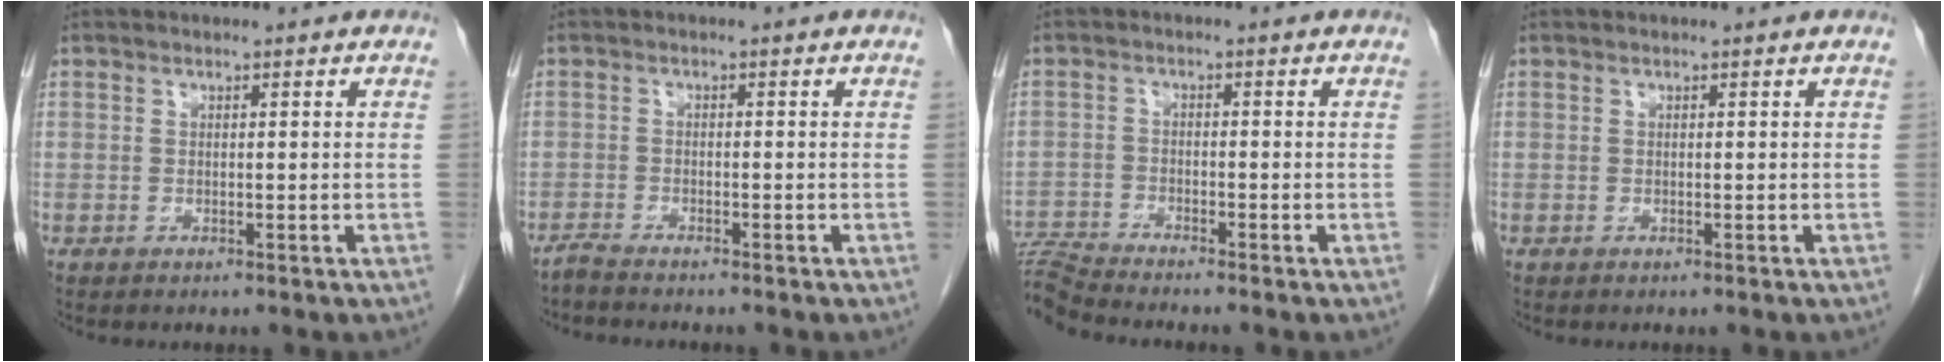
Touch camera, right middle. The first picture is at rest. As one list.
[{"total": 2.8, "force": [-2.6, 0.2, 1.0], "torque": [-0.019, -0.004, -0.038]}, {"total": 5.6, "force": [-5.4, -1.4, 0.6], "torque": [-0.016, -0.006, -0.101]}, {"total": 0.0}]